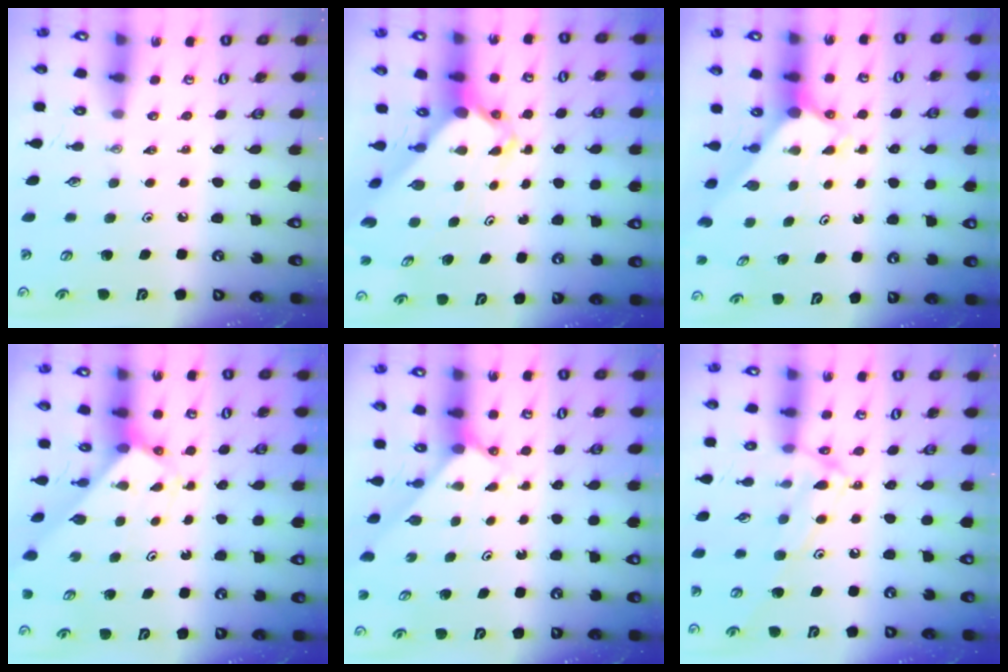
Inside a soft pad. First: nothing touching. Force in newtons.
{"total": 4.2, "press": 4.2, "slide": 0.3}
{"total": 2.7, "press": 2.7, "slide": 0.2}
{"total": 2.9, "press": 2.9, "slide": 0.1}
{"total": 2.1, "press": 2.1, "slide": 0.2}
{"total": 12.9, "press": 12.8, "slide": 0.9}